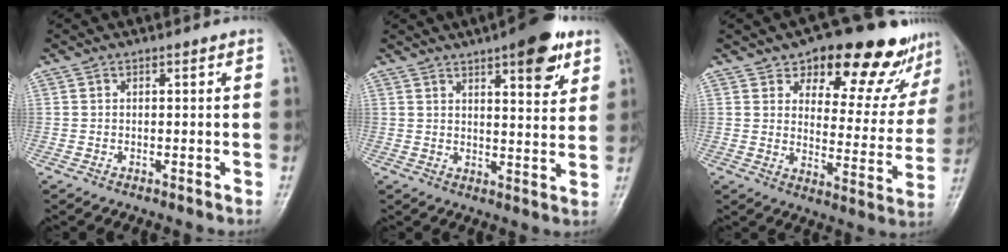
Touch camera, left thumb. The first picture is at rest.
{"total": 10.7, "force": [6.3, 3.2, 8.1], "torque": [-0.089, -0.028, 0.083]}
{"total": 20.0, "force": [14.5, 8.7, 10.7], "torque": [-0.078, -0.075, 0.180]}